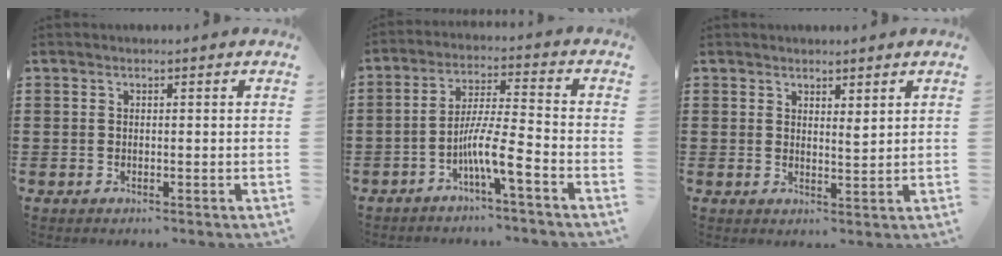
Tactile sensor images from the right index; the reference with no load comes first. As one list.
[{"total": 8.1, "force": [-4.2, 0.6, 6.9], "torque": [-0.137, -0.007, -0.078]}, {"total": 1.9, "force": [1.7, 0.6, 0.6], "torque": [-0.007, 0.001, 0.030]}]